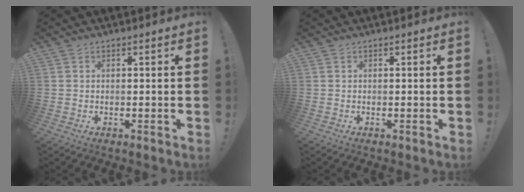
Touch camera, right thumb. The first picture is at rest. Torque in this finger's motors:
{"motor_torque": [-0.09, -0.09, 0.04, 0.04, 0.03]}